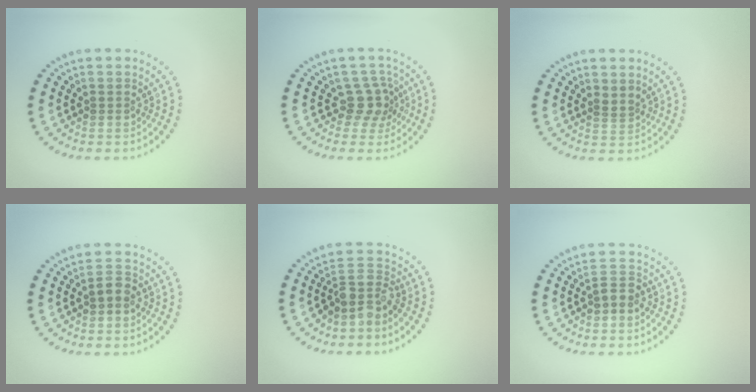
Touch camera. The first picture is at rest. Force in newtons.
{"total": 2.6, "press": 1.9, "slide": 1.7}
{"total": 1.1, "press": 0.6, "slide": 0.9}
{"total": 1.5, "press": 1.4, "slide": 0.5}
{"total": 3.0, "press": 2.2, "slide": 2.0}
{"total": 1.4, "press": 1.1, "slide": 0.8}